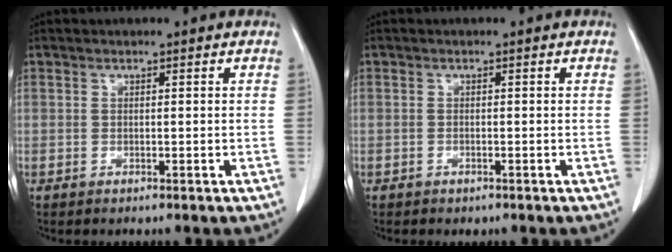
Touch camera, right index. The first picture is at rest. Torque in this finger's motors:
{"motor_torque": [0.09, -0.06, 0.03, 0.01]}